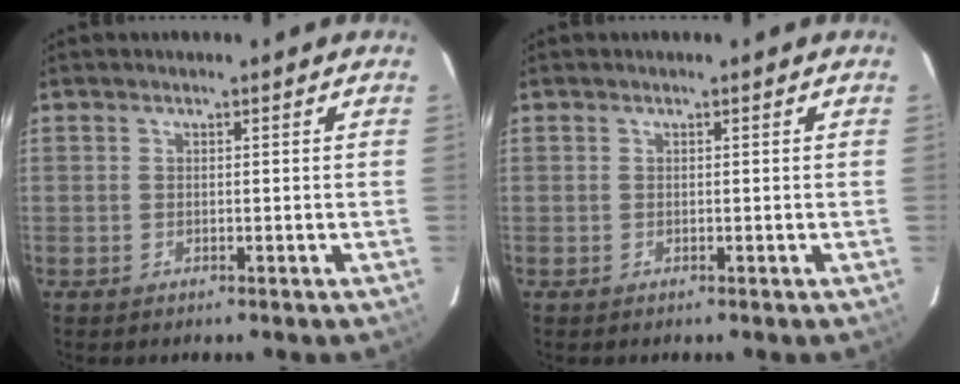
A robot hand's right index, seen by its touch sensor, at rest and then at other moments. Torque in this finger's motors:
{"motor_torque": [0.00, 0.00, 0.00, 0.00]}